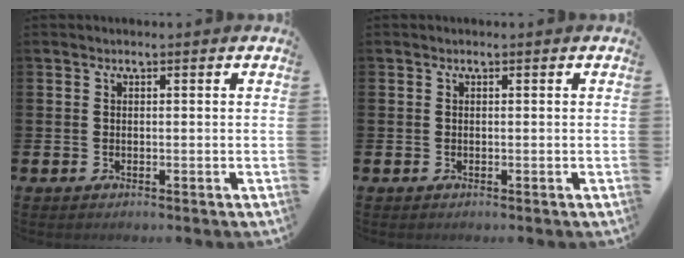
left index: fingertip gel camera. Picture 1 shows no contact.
{"total": 0.0}